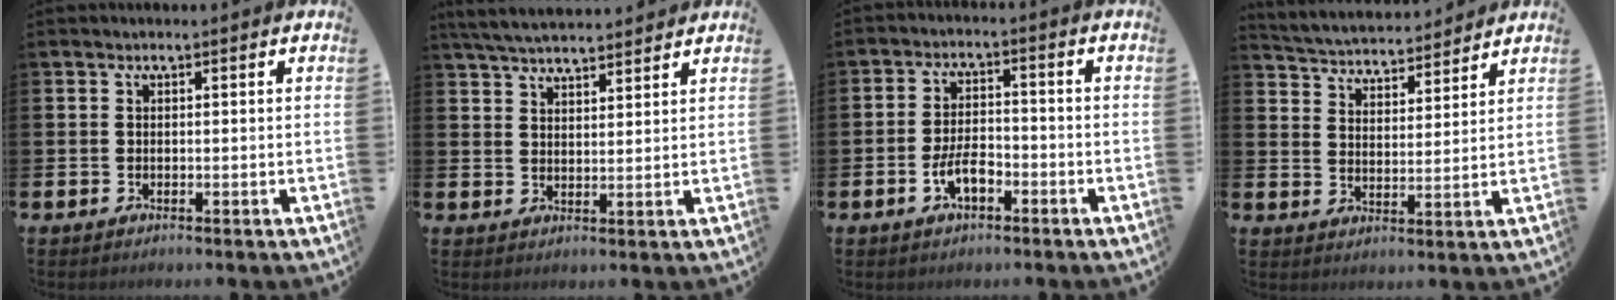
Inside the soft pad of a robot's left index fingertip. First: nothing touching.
{"total": 4.8, "force": [4.6, 0.6, 1.0], "torque": [-0.033, -0.017, 0.085]}
{"total": 4.5, "force": [-2.2, 2.1, 3.4], "torque": [-0.064, 0.007, -0.043]}
{"total": 4.5, "force": [4.4, 1.0, 0.0], "torque": [-0.021, -0.036, 0.073]}